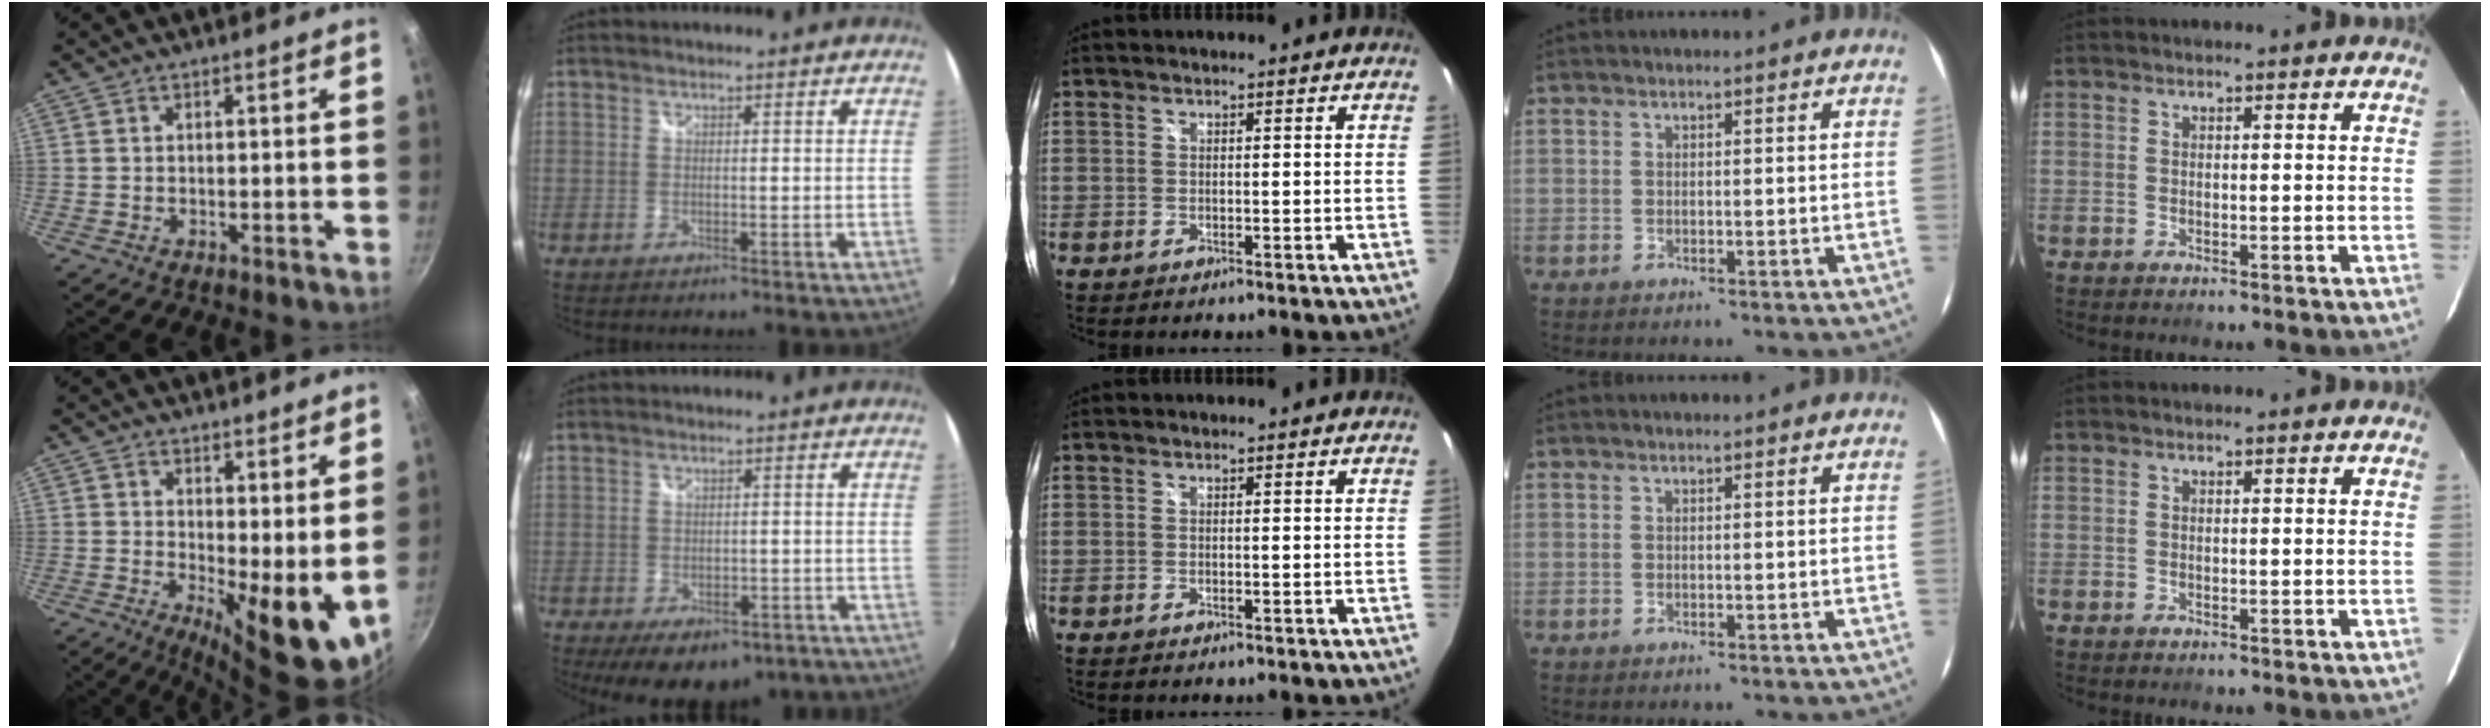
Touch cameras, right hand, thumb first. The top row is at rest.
{"thumb": {"total": 11.7, "force": [1.6, 4.4, 10.7], "torque": [-0.122, -0.020, 0.033]}, "index": {"total": 11.1, "force": [-7.2, 5.9, 6.2], "torque": [-0.121, -0.012, -0.088]}}